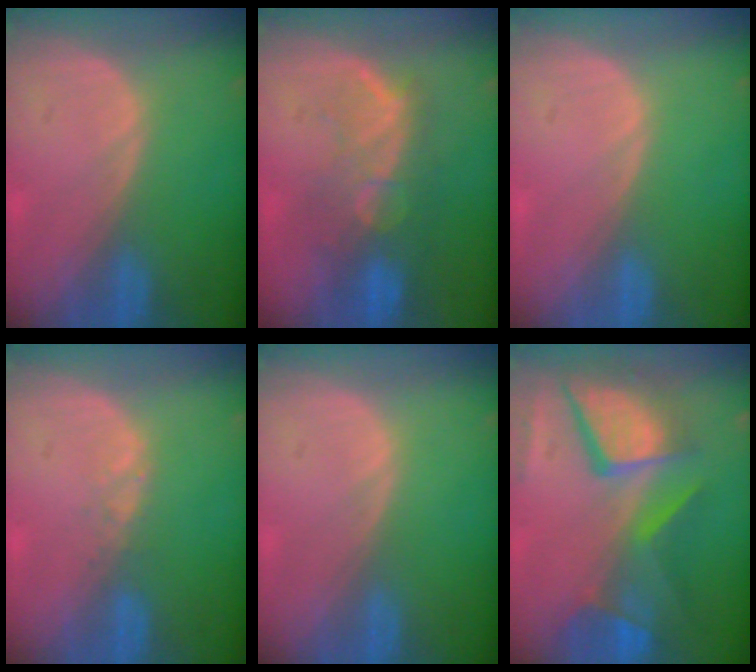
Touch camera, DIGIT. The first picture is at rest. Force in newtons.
{"total": 10.1, "press": 8.6, "slide": 5.4}
{"total": 0.0}
{"total": 1.0, "press": 1.0, "slide": 0.2}
{"total": 0.0}
{"total": 12.4, "press": 10.2, "slide": 7.0}